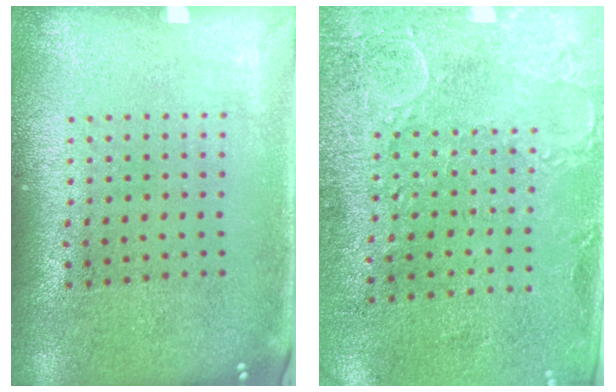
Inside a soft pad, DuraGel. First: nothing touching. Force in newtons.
{"total": 2.9, "press": 2.3, "slide": 1.7}